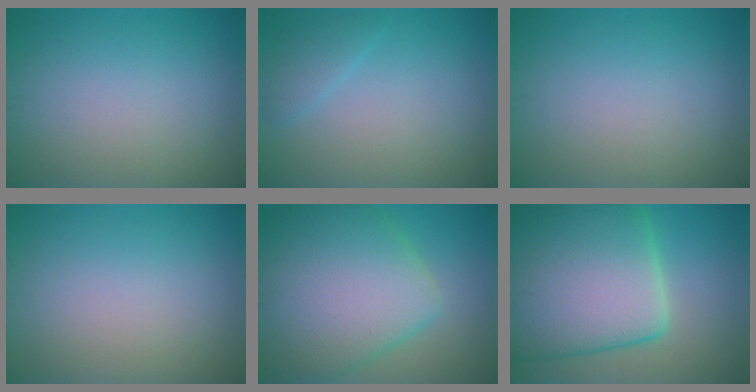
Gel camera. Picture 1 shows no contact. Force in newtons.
{"total": 1.5, "press": 1.5, "slide": 0.1}
{"total": 0.0}
{"total": 0.0}
{"total": 11.2, "press": 11.2, "slide": 0.4}
{"total": 15.9, "press": 15.9, "slide": 0.8}